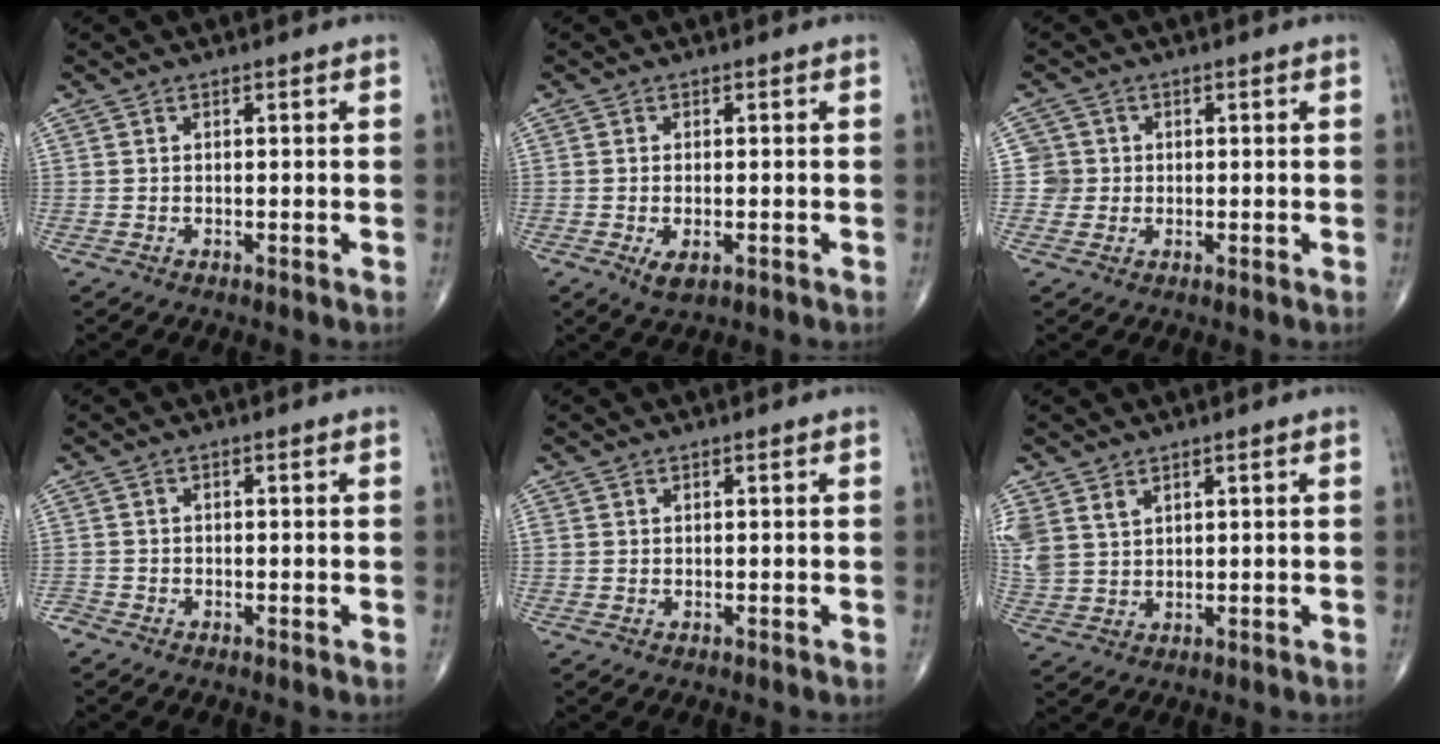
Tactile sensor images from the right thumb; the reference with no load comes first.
{"total": 3.5, "force": [-1.2, 1.6, 2.8], "torque": [-0.051, -0.005, -0.016]}
{"total": 2.9, "force": [0.0, 2.9, -0.2], "torque": [0.028, 0.008, -0.004]}
{"total": 1.4, "force": [-1.2, 0.7, 0.0], "torque": [0.003, -0.001, -0.026]}
{"total": 0.6, "force": [0.2, 0.5, 0.2], "torque": [-0.001, 0.003, 0.004]}
{"total": 7.4, "force": [3.7, 5.2, 3.8], "torque": [-0.091, -0.003, 0.089]}